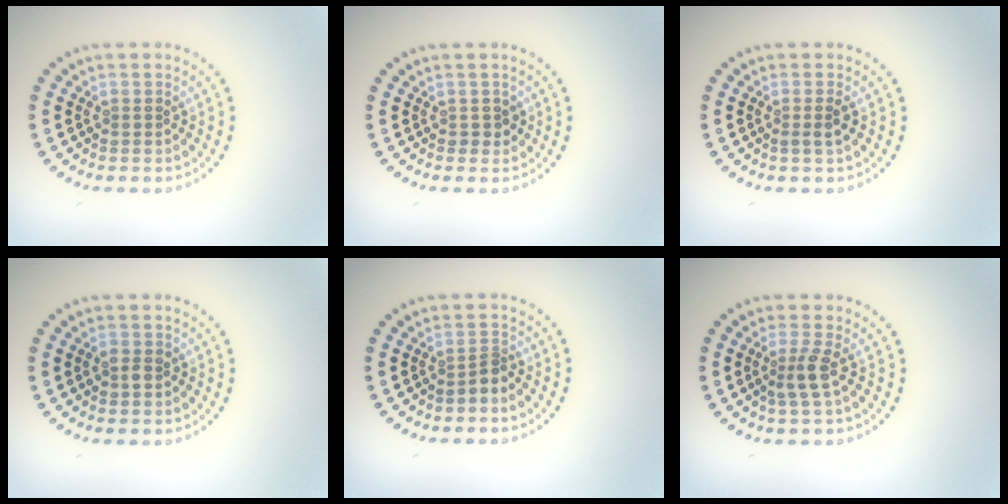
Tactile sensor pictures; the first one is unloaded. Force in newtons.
{"total": 1.1, "press": 1.0, "slide": 0.3}
{"total": 1.3, "press": 1.1, "slide": 0.7}
{"total": 1.4, "press": 1.4, "slide": 0.3}
{"total": 1.7, "press": 1.2, "slide": 1.1}
{"total": 2.2, "press": 1.7, "slide": 1.3}